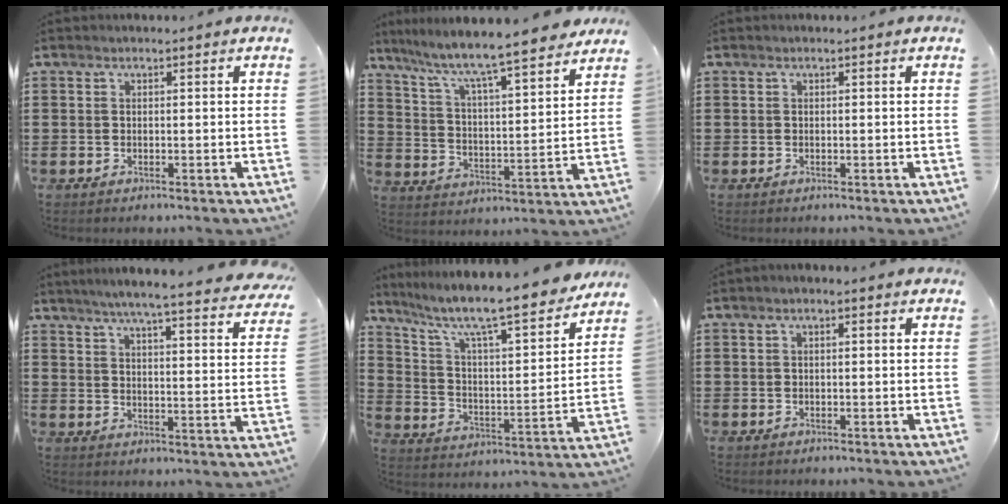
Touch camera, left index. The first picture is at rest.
{"total": 6.9, "force": [6.3, -0.2, 2.8], "torque": [-0.083, -0.050, 0.100]}
{"total": 0.0}
{"total": 5.4, "force": [4.7, -0.5, 2.6], "torque": [-0.070, -0.030, 0.076]}
{"total": 9.4, "force": [7.9, 0.8, 5.0], "torque": [-0.122, -0.063, 0.125]}
{"total": 1.0, "force": [-0.2, 0.3, 0.9], "torque": [-0.016, 0.000, -0.003]}